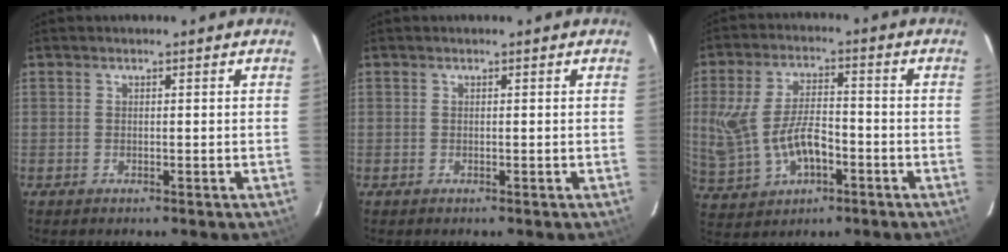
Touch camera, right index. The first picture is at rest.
{"total": 0.0}
{"total": 13.1, "force": [-2.8, 7.0, 10.8], "torque": [-0.232, -0.001, -0.029]}